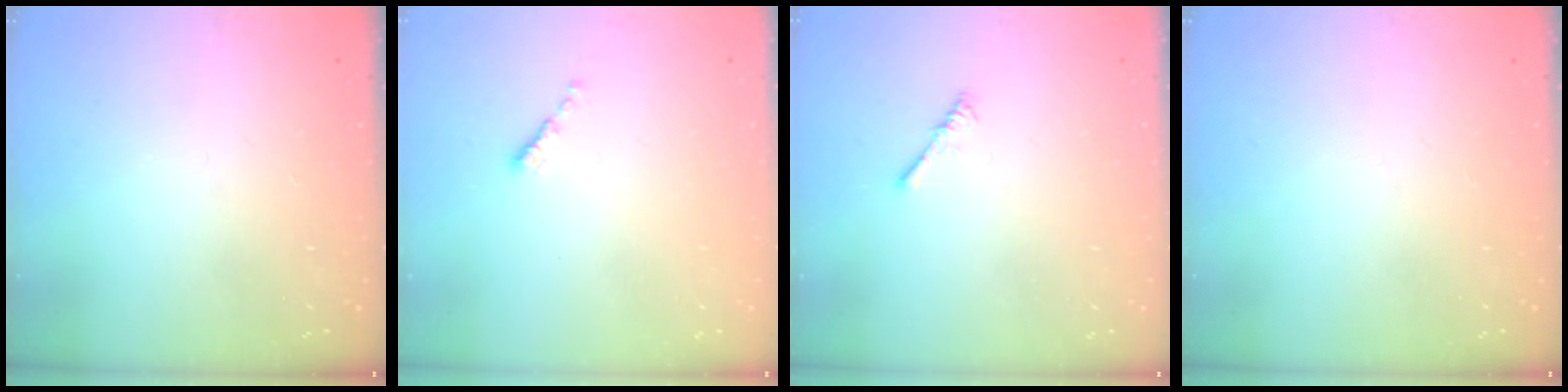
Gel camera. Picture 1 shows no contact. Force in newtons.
{"total": 0.0}
{"total": 0.0}
{"total": 0.0}